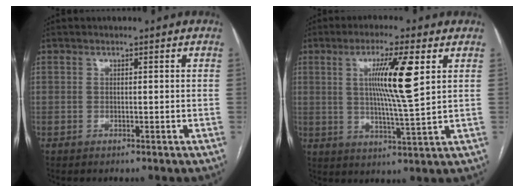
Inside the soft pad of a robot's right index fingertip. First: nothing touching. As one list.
[{"total": 10.3, "force": [3.0, -0.3, 9.8], "torque": [-0.174, -0.006, 0.050]}]